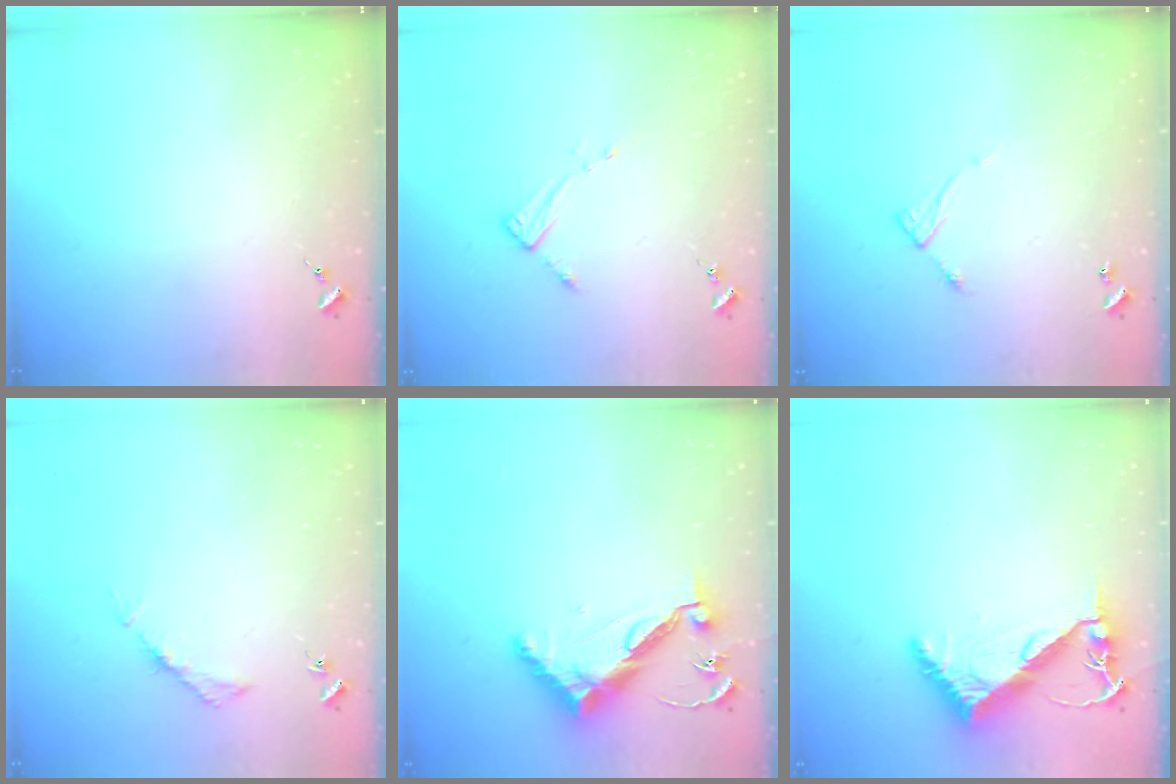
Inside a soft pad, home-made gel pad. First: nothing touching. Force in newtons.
{"total": 2.6, "press": 2.6, "slide": 0.4}
{"total": 5.4, "press": 5.4, "slide": 0.4}
{"total": 4.2, "press": 4.1, "slide": 0.6}
{"total": 12.7, "press": 12.7, "slide": 0.5}
{"total": 6.8, "press": 6.8, "slide": 0.9}